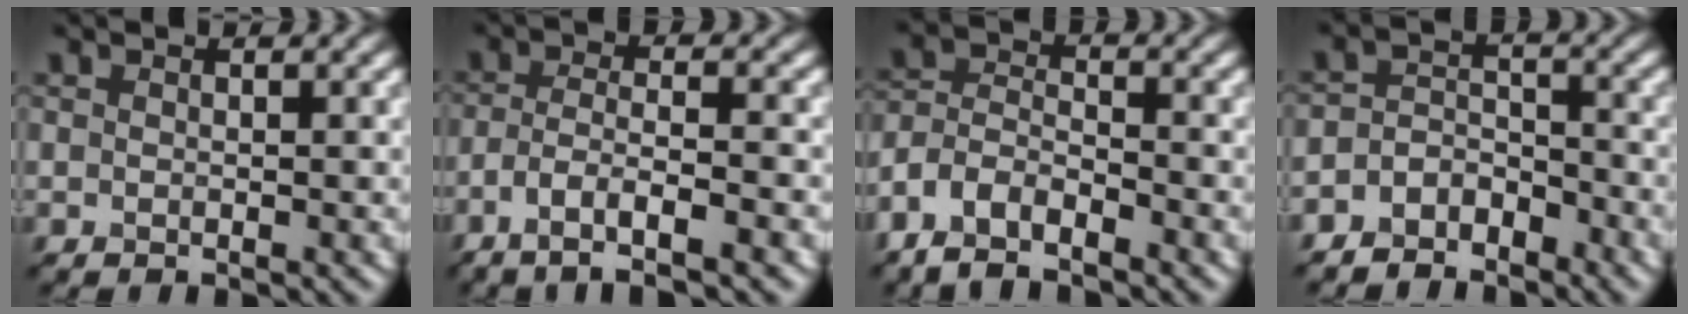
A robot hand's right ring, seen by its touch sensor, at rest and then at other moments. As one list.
[{"total": 5.3, "force": [-3.0, 1.0, 4.2], "torque": [-0.077, 0.005, -0.056]}, {"total": 4.7, "force": [-3.6, 1.7, 2.3], "torque": [-0.044, 0.002, -0.081]}, {"total": 3.7, "force": [-3.1, 1.8, 0.8], "torque": [-0.007, 0.004, -0.063]}]